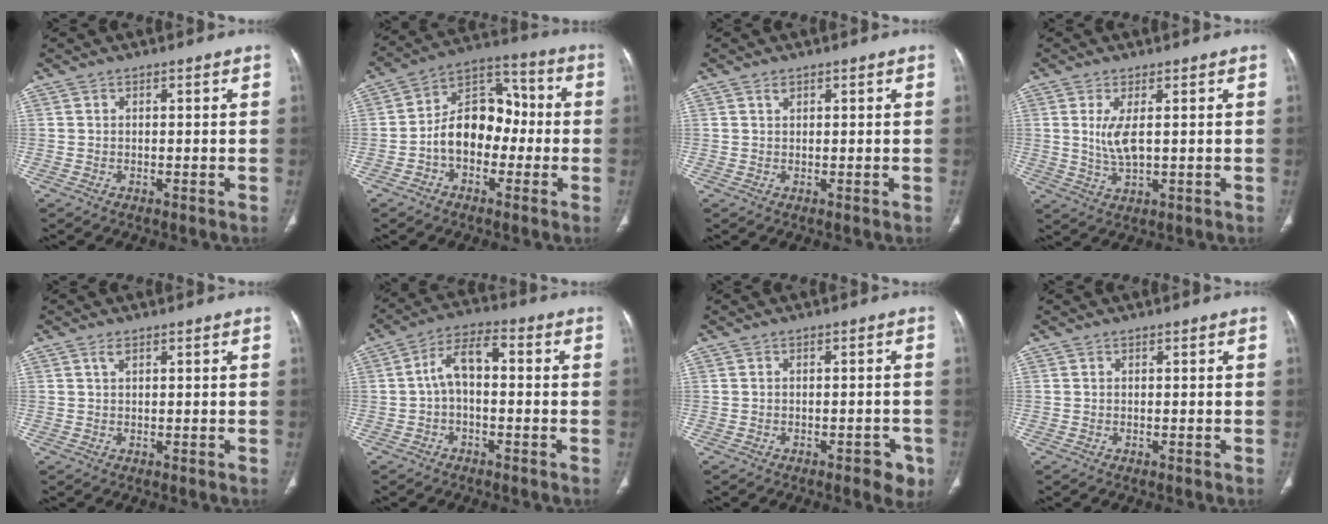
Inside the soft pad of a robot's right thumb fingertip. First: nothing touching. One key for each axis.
{"total": 12.7, "fx": -2.2, "fy": 8.9, "fz": 8.7, "tx": -0.109, "ty": 0.049, "tz": -0.050}
{"total": 0.8, "fx": 0.6, "fy": 0.4, "fz": 0.3, "tx": -0.004, "ty": -0.003, "tz": 0.010}
{"total": 4.8, "fx": 0.9, "fy": 1.6, "fz": 4.5, "tx": -0.101, "ty": -0.013, "tz": 0.025}
{"total": 1.1, "fx": 0.6, "fy": 0.5, "fz": 0.7, "tx": -0.017, "ty": 0.005, "tz": 0.012}
{"total": 7.1, "fx": -0.2, "fy": 3.7, "fz": 6.1, "tx": -0.102, "ty": 0.033, "tz": -0.016}
{"total": 3.8, "fx": -2.1, "fy": 1.9, "fz": 2.5, "tx": -0.015, "ty": 0.010, "tz": -0.024}
{"total": 0.0}